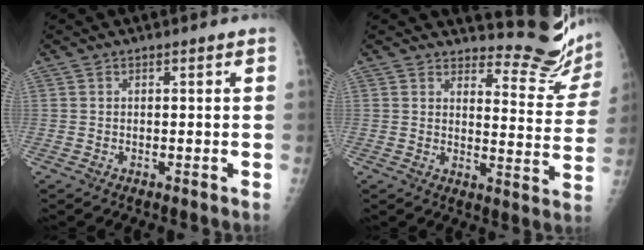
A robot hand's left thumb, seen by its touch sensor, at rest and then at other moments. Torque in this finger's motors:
{"motor_torque": [-0.07, -0.08, -0.24, -0.26, 0.01]}